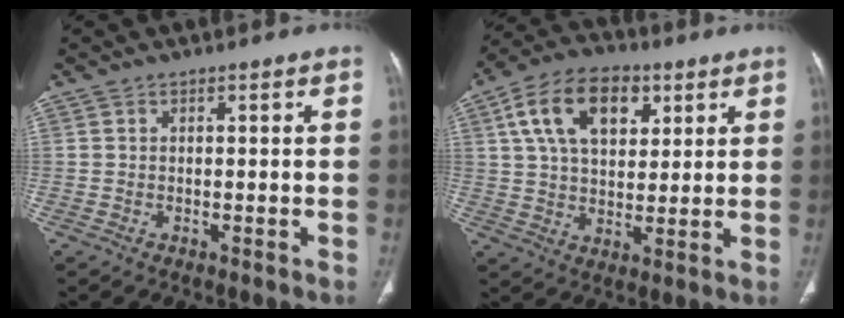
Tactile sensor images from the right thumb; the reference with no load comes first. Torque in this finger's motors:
{"motor_torque": [1.44, 1.97, 1.53, 0.51, 0.15]}